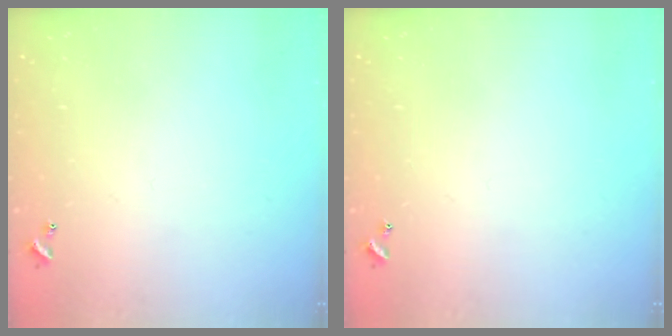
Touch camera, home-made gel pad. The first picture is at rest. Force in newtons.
{"total": 0.0}